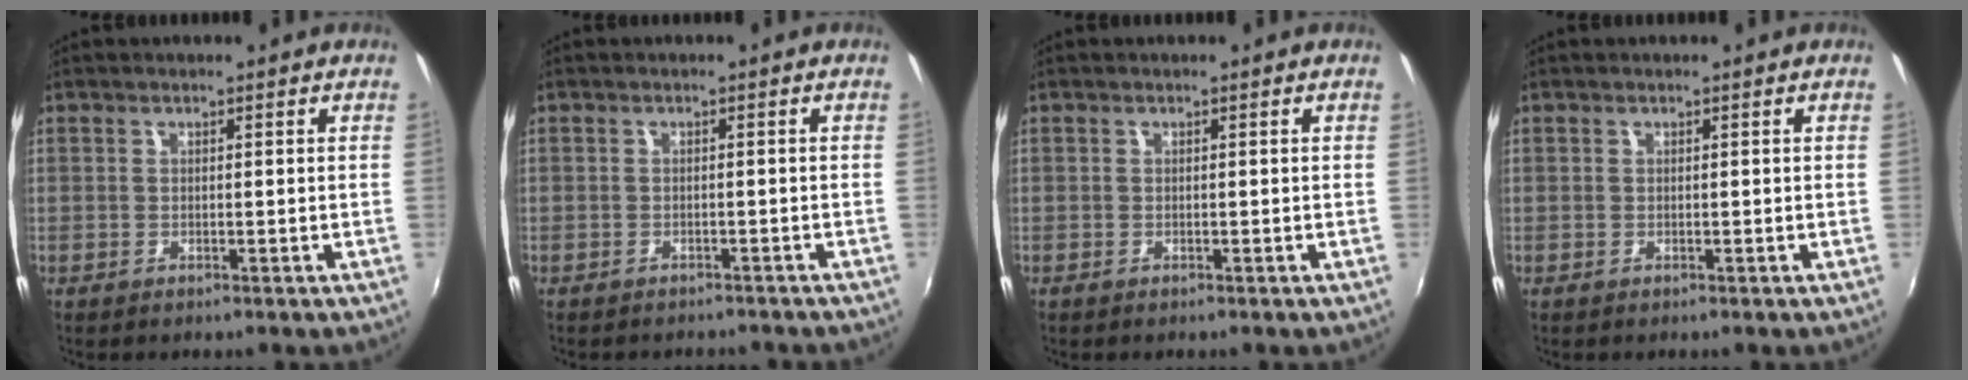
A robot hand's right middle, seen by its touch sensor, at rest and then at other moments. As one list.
[{"total": 4.5, "force": [-4.1, 1.2, 1.4], "torque": [-0.034, -0.013, -0.054]}, {"total": 0.0}, {"total": 0.0}]